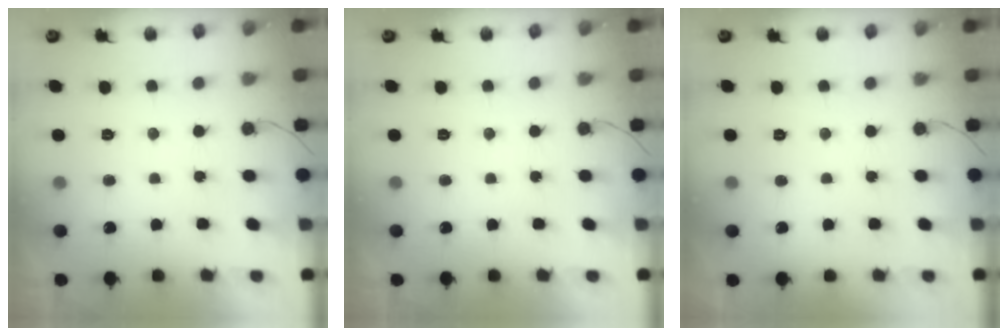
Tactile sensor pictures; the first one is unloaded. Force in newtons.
{"total": 0.0}
{"total": 0.0}